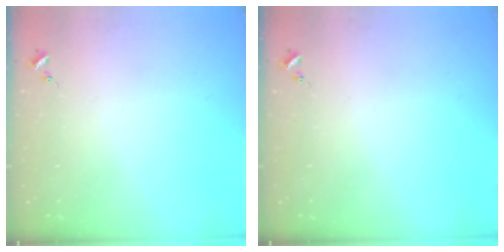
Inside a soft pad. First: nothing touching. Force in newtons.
{"total": 0.0}